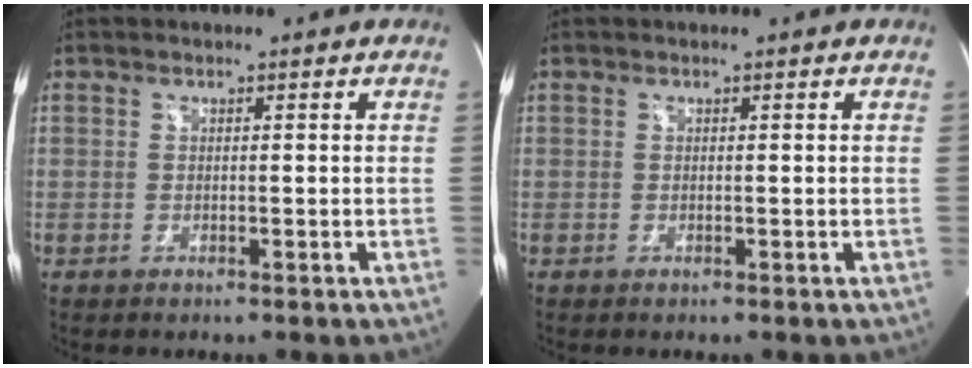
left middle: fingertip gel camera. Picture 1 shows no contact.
{"total": 0.0}